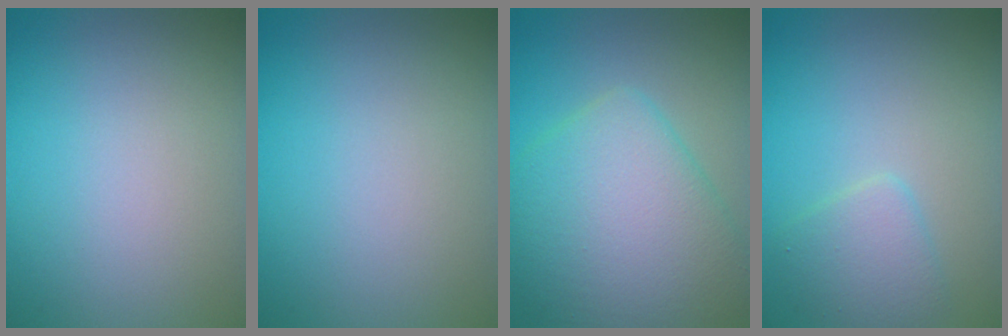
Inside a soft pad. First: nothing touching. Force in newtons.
{"total": 0.0}
{"total": 8.3, "press": 8.3, "slide": 0.2}
{"total": 2.3, "press": 2.3, "slide": 0.1}